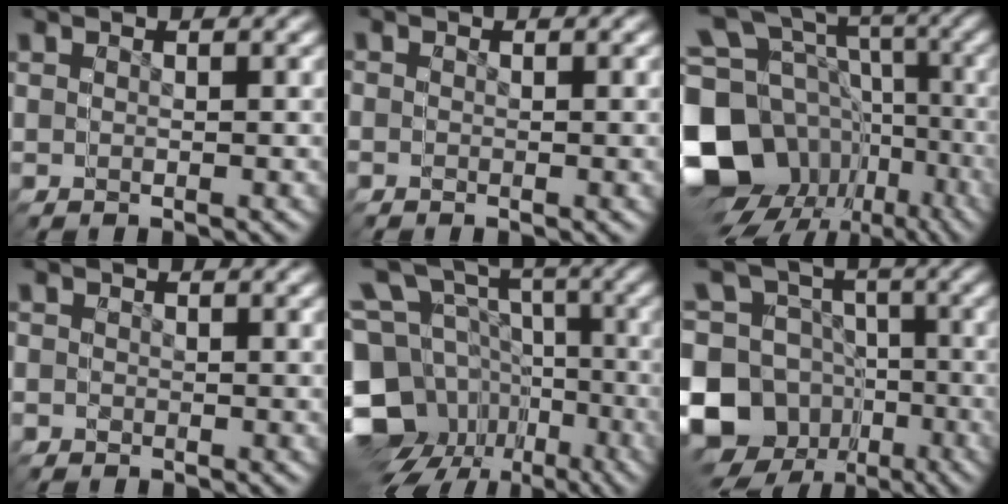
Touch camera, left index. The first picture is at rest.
{"total": 0.6, "force": [-0.2, 0.3, -0.5], "torque": [-0.011, -0.014, 0.003]}
{"total": 17.4, "force": [-3.1, 12.2, 12.1], "torque": [-0.200, -0.058, -0.036]}
{"total": 2.5, "force": [-0.8, 1.9, -1.3], "torque": [-0.007, -0.029, 0.000]}
{"total": 13.2, "force": [-4.2, 9.6, 7.9], "torque": [-0.152, -0.059, -0.051]}
{"total": 10.2, "force": [-4.2, 8.5, 3.8], "torque": [-0.075, -0.064, -0.061]}